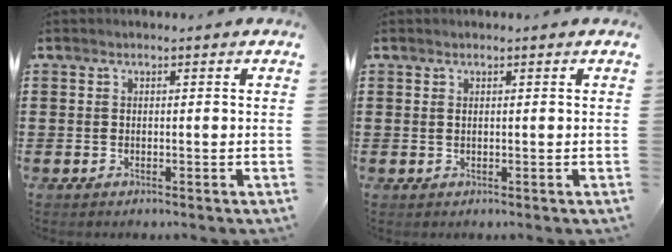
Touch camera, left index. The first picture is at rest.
{"total": 0.6, "force": [0.2, 0.1, 0.6], "torque": [-0.012, 0.000, 0.004]}